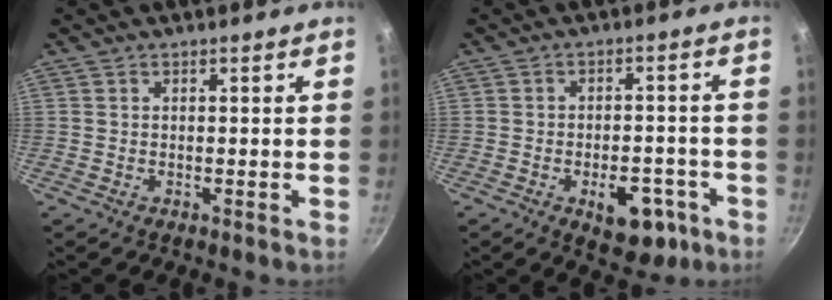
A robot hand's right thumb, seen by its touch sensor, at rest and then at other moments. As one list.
[{"total": 9.9, "force": [-4.1, 5.7, 7.0], "torque": [-0.056, 0.021, -0.045]}]